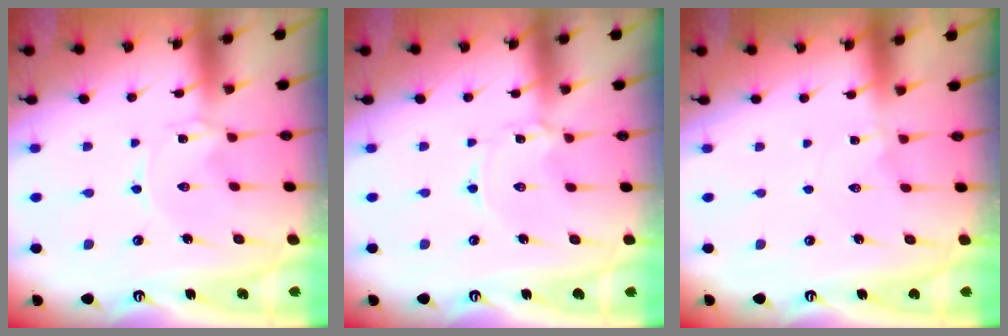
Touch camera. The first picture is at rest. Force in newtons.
{"total": 0.9, "press": 0.9, "slide": 0.1}
{"total": 0.8, "press": 0.7, "slide": 0.3}